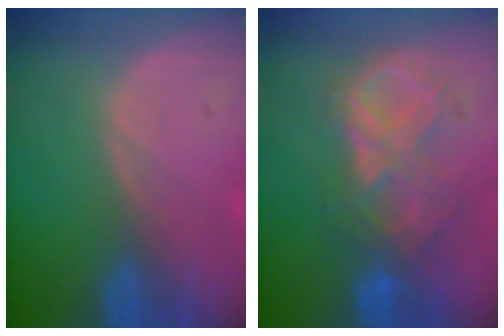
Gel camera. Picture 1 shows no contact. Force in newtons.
{"total": 8.8, "press": 7.7, "slide": 4.2}